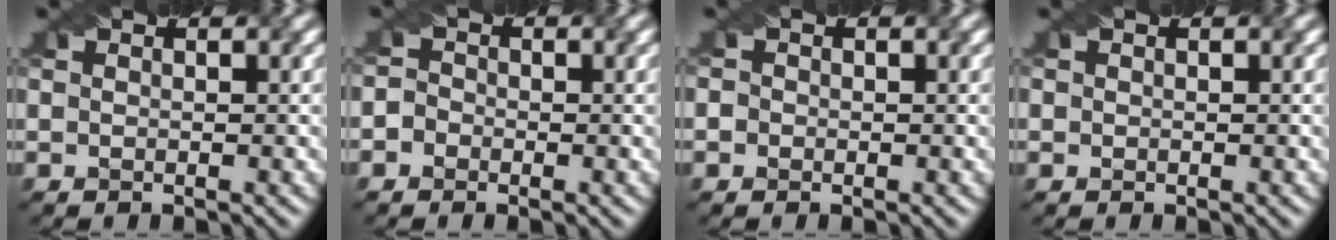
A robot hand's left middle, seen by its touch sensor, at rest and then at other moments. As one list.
[{"total": 1.6, "force": [-0.7, 1.4, 0.3], "torque": [0.013, 0.013, -0.027]}, {"total": 1.4, "force": [0.1, 1.3, 0.5], "torque": [0.009, 0.019, -0.018]}, {"total": 0.9, "force": [0.4, 0.7, 0.4], "torque": [-0.003, 0.013, 0.005]}]